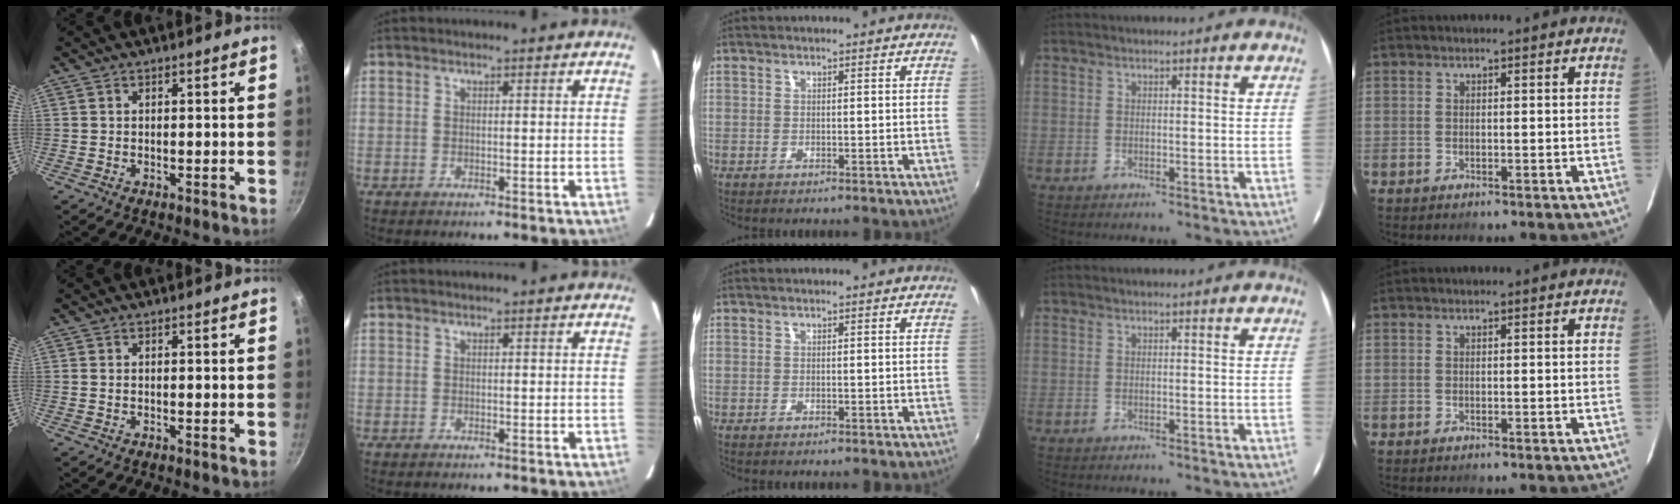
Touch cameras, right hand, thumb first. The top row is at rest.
{}